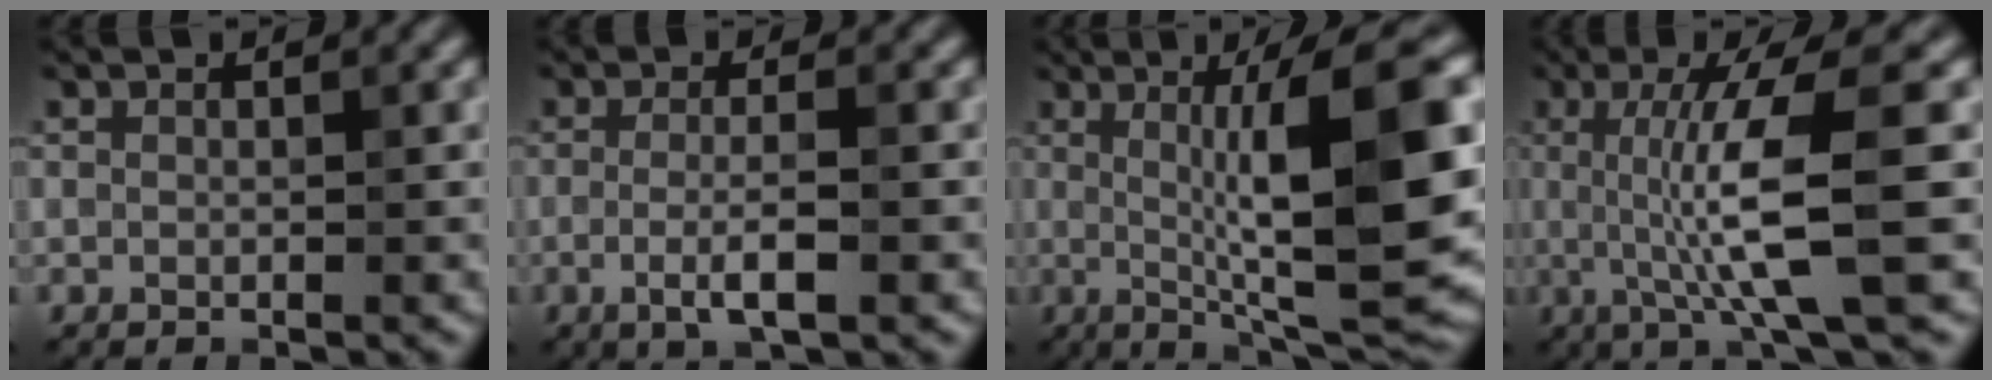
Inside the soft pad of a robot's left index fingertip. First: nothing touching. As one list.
[{"total": 3.5, "force": [-1.0, 0.6, 3.3], "torque": [-0.061, -0.003, -0.020]}, {"total": 13.1, "force": [0.3, 2.5, 12.9], "torque": [-0.171, 0.009, 0.007]}, {"total": 8.3, "force": [-0.2, 1.6, 8.2], "torque": [-0.135, -0.008, 0.002]}]